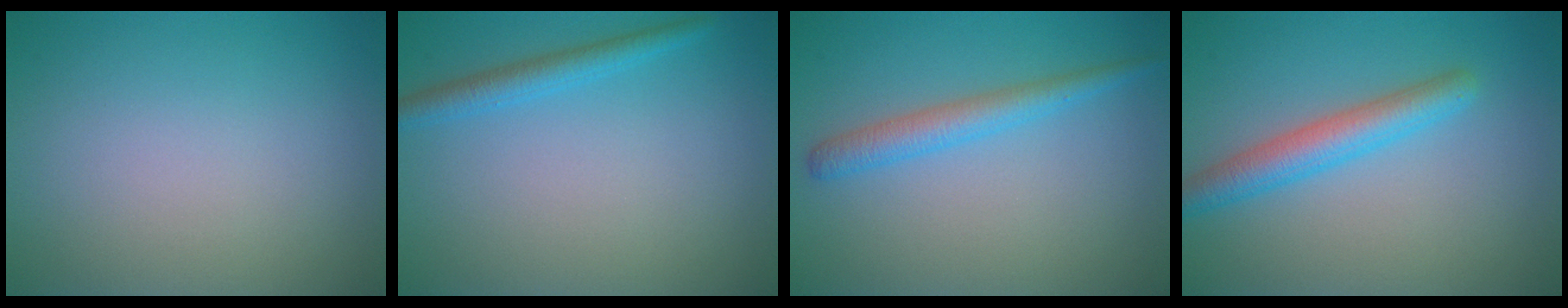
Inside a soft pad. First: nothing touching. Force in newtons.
{"total": 2.2, "press": 2.2, "slide": 0.1}
{"total": 2.6, "press": 2.6, "slide": 0.1}
{"total": 3.7, "press": 3.7, "slide": 0.1}